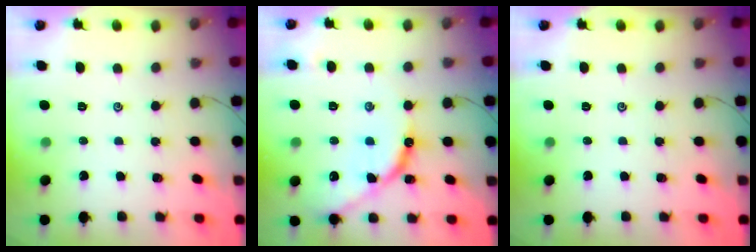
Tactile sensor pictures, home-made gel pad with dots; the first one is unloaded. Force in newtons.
{"total": 13.0, "press": 12.9, "slide": 0.9}
{"total": 0.0}